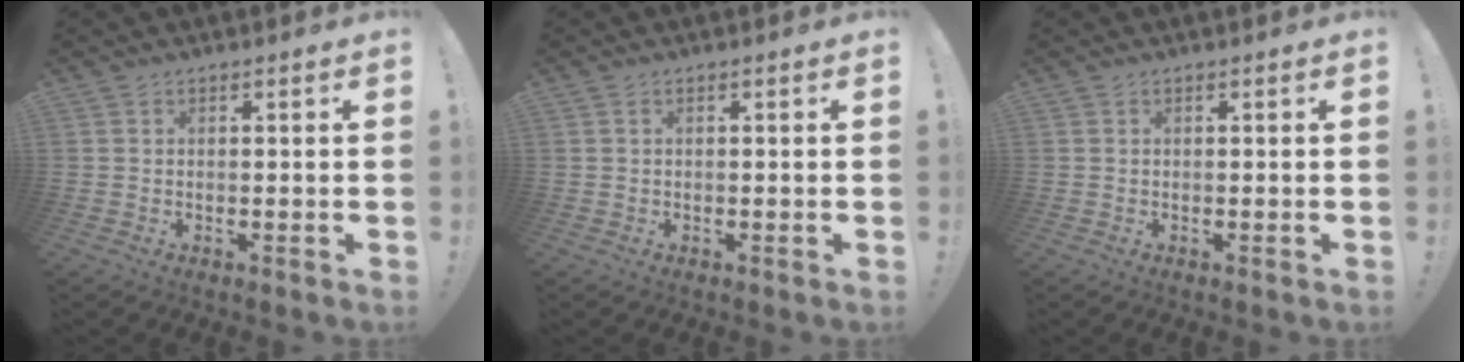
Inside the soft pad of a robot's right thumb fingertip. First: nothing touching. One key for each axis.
{"total": 0.0}
{"total": 0.0}